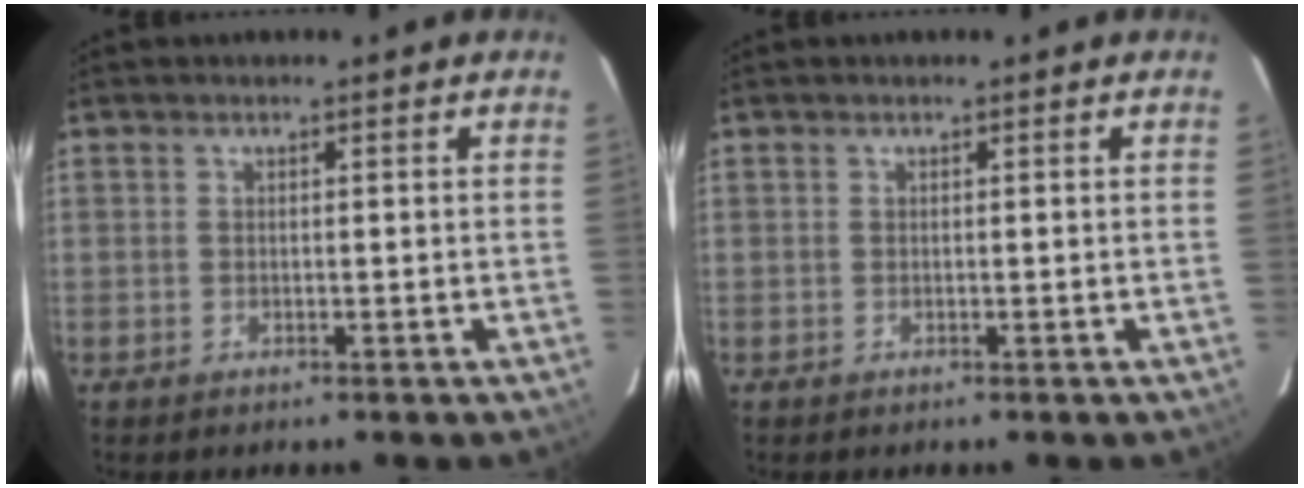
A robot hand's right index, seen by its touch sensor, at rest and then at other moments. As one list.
[{"total": 0.0}]